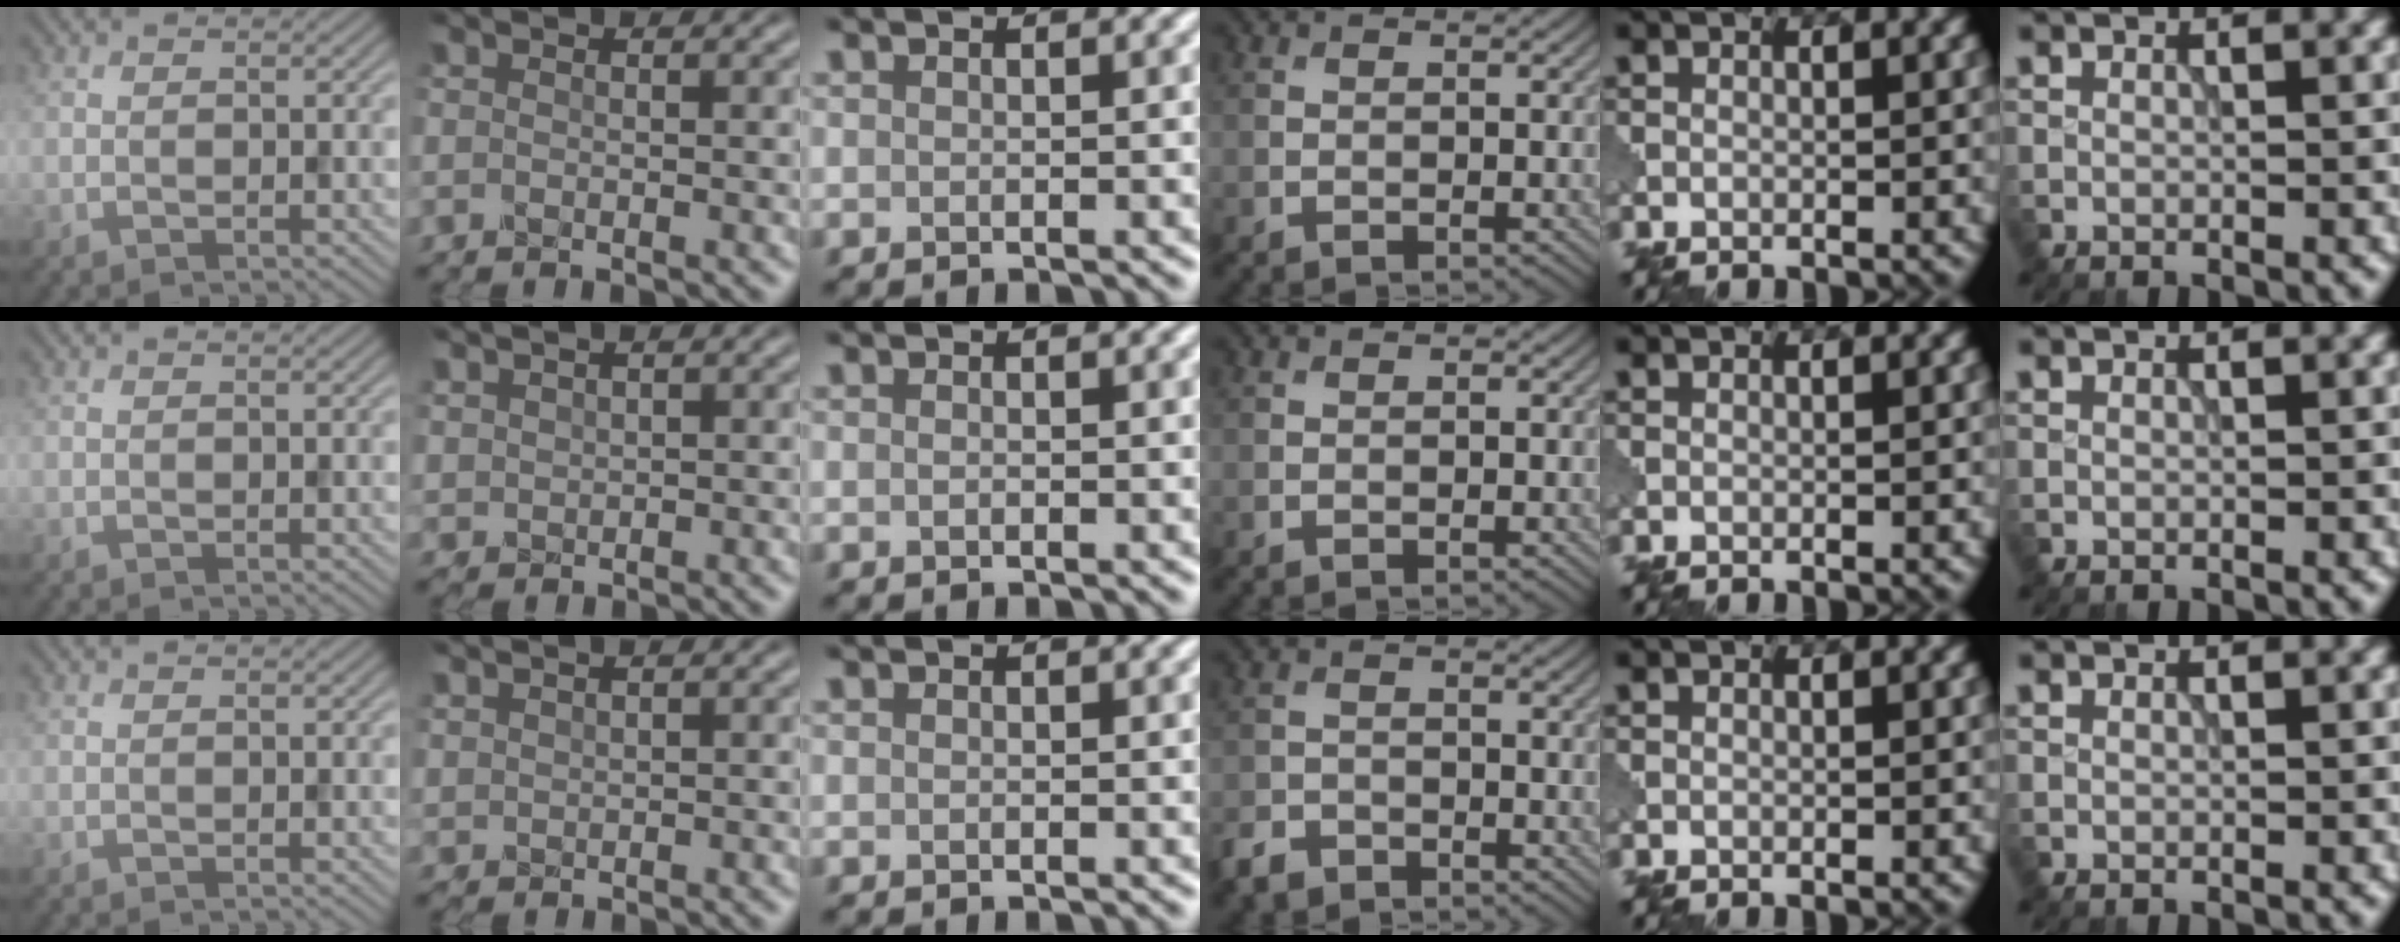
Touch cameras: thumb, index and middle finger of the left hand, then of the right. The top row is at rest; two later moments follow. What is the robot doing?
{"motion": "assemble", "object": "puzzle pieces"}